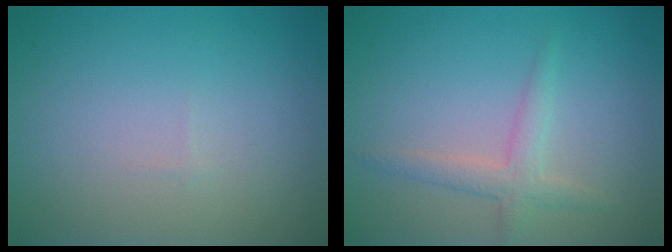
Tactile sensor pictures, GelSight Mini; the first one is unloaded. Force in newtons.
{"total": 2.2, "press": 2.2, "slide": 0.0}